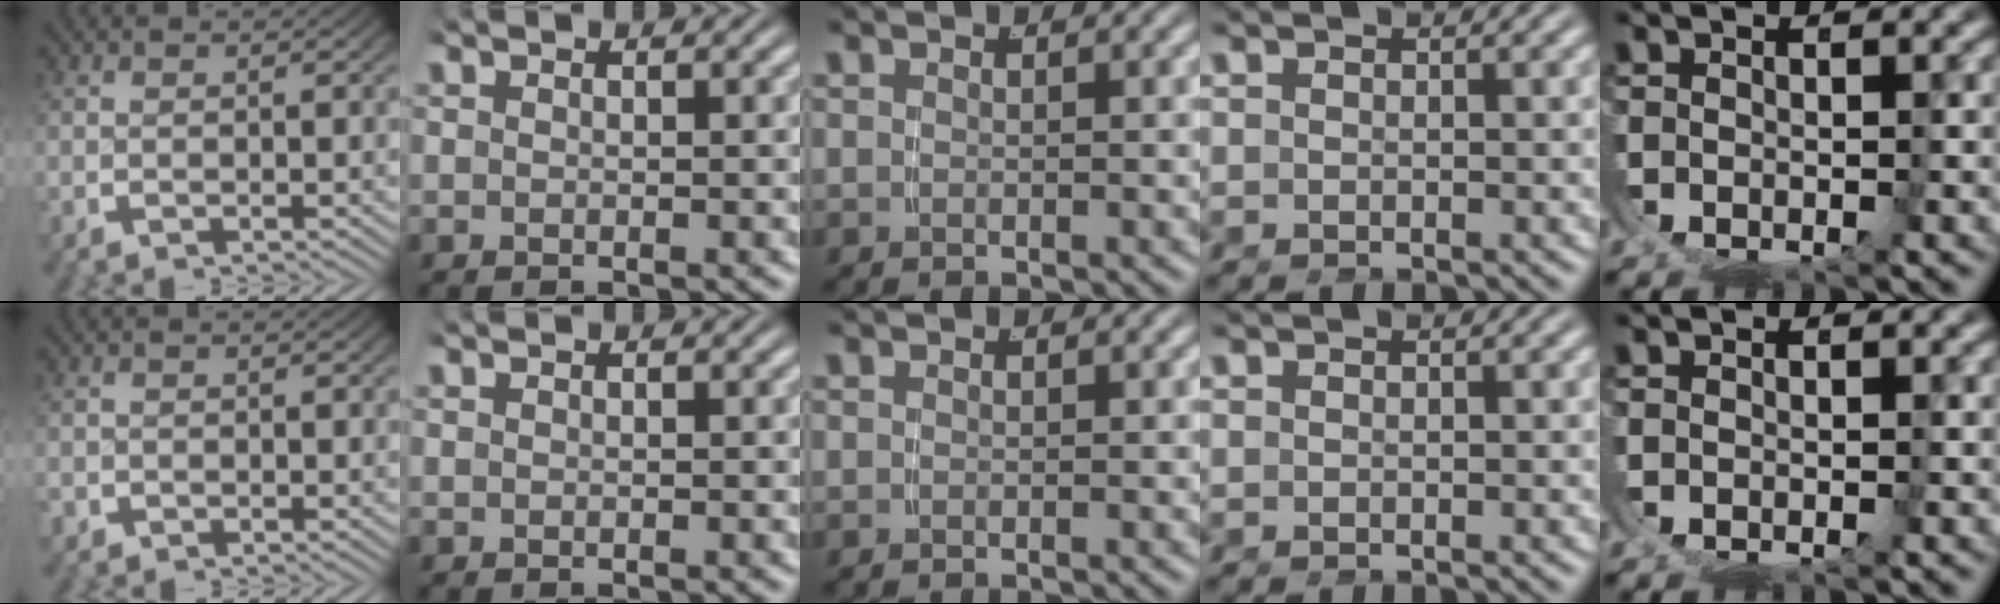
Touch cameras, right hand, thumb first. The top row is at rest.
{"thumb": {"total": 0.9, "force": [-0.5, 0.4, -0.7], "torque": [0.014, -0.005, -0.006]}}